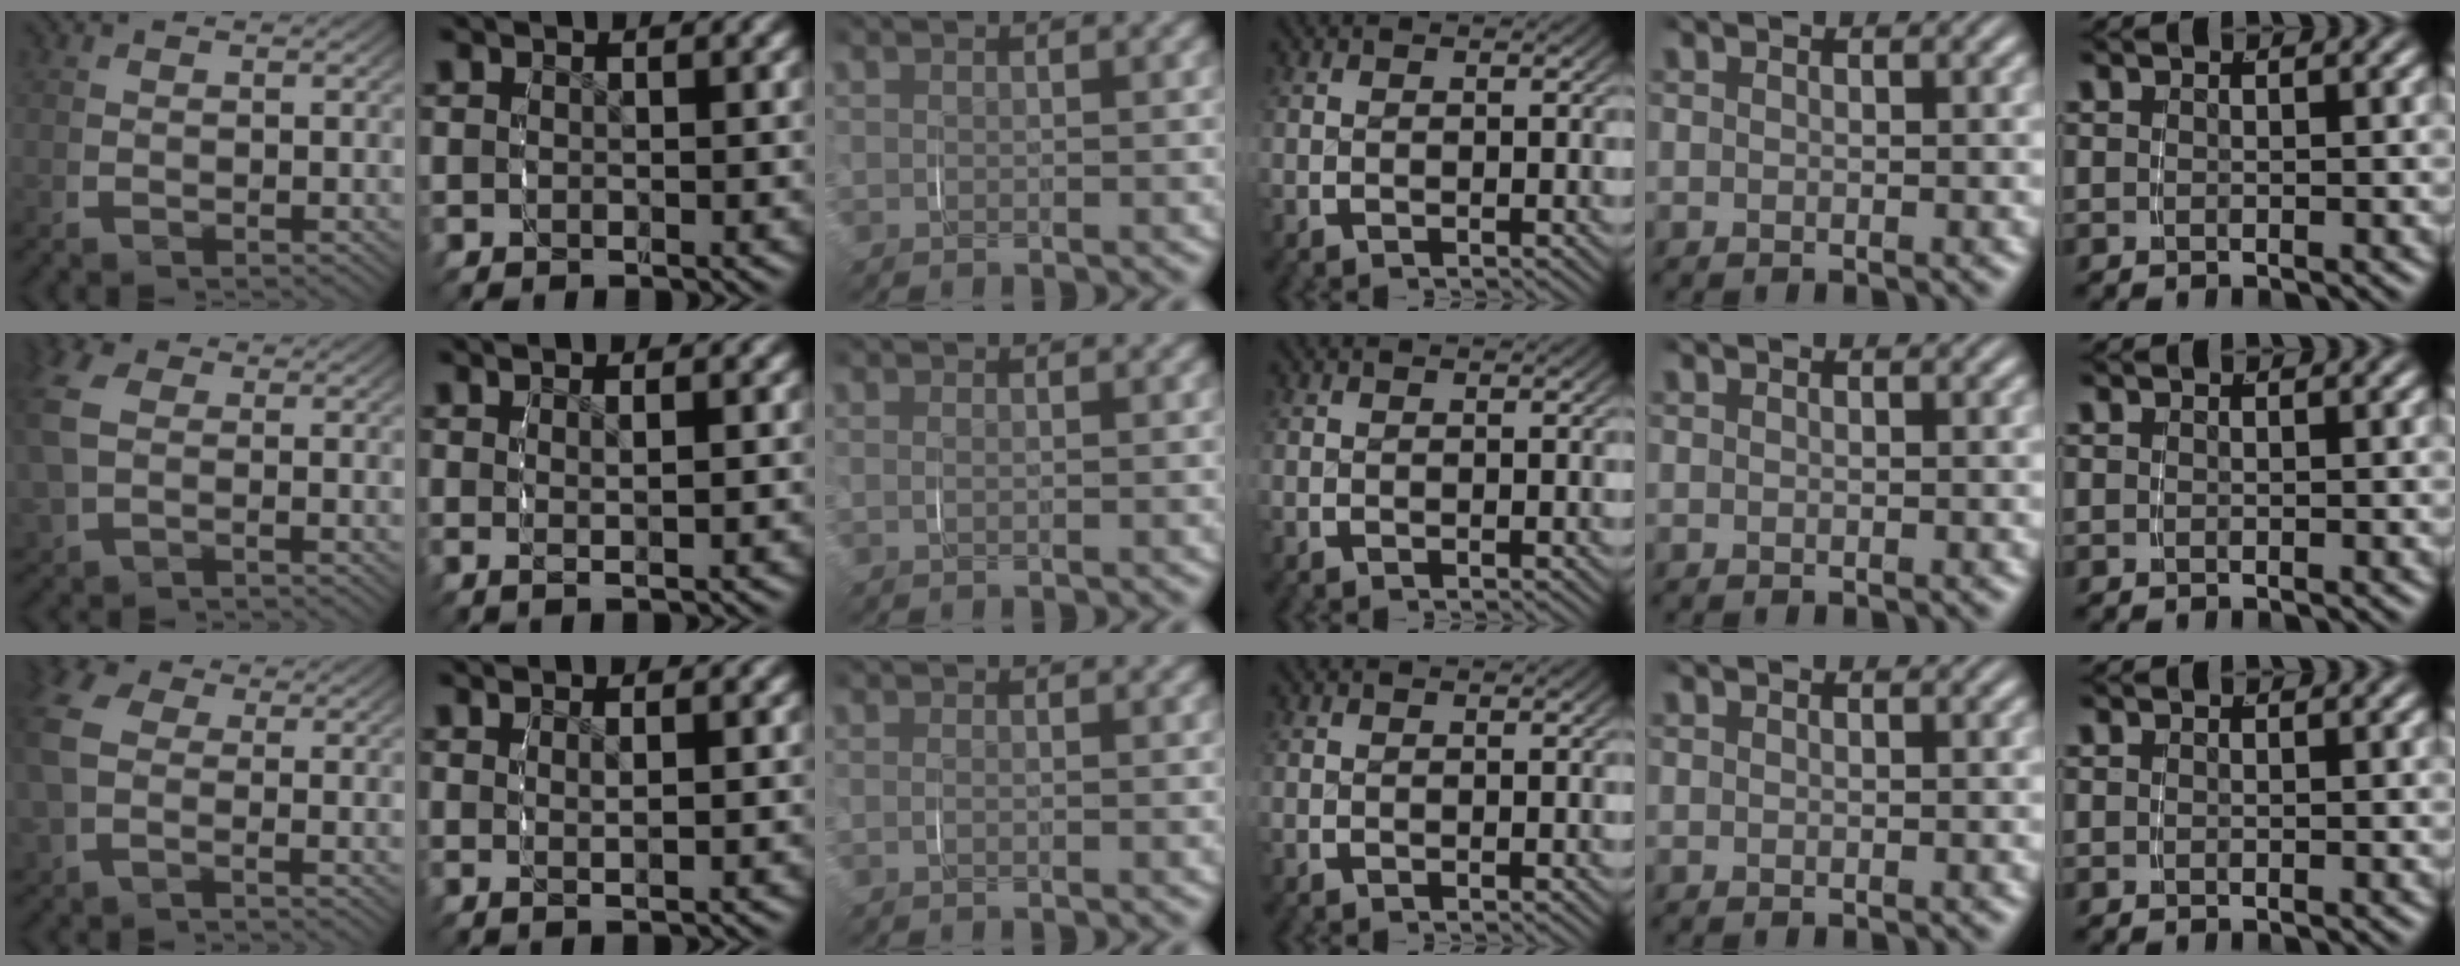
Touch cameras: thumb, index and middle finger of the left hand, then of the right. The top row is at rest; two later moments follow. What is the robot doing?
{"motion": "grasp_and_lifting", "object": "jacket"}